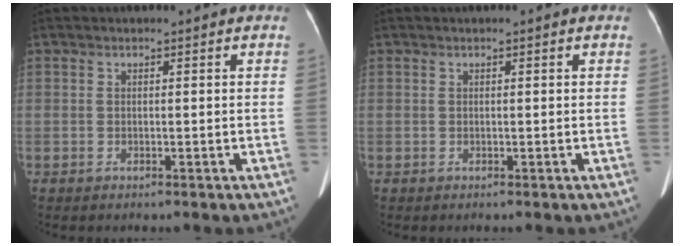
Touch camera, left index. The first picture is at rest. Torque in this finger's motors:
{"motor_torque": [-0.17, 0.11, -0.09, 0.00]}